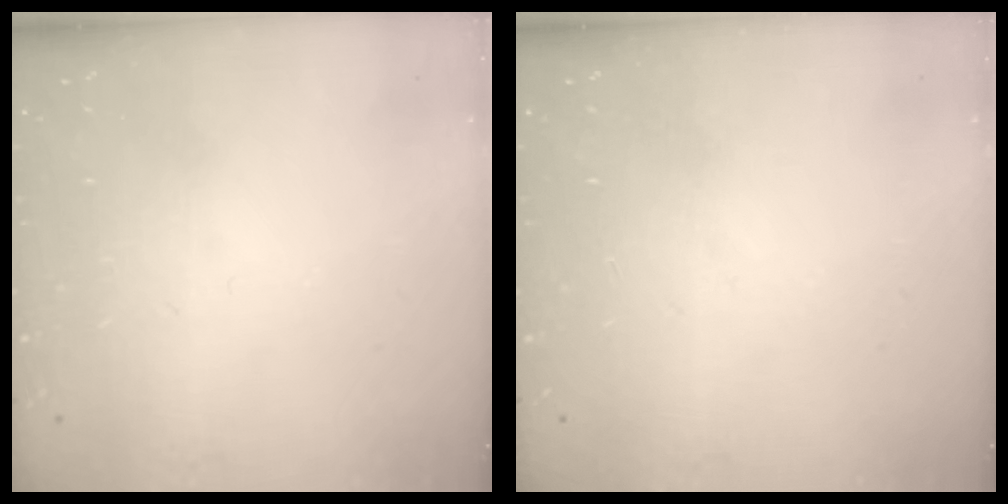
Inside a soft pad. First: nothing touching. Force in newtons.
{"total": 0.0}